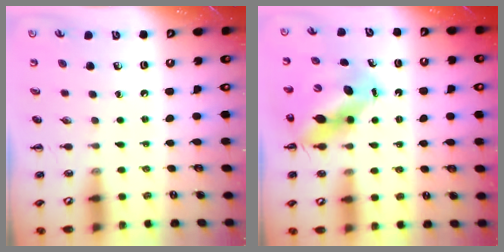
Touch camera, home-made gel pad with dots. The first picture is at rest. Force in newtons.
{"total": 10.3, "press": 9.9, "slide": 2.8}